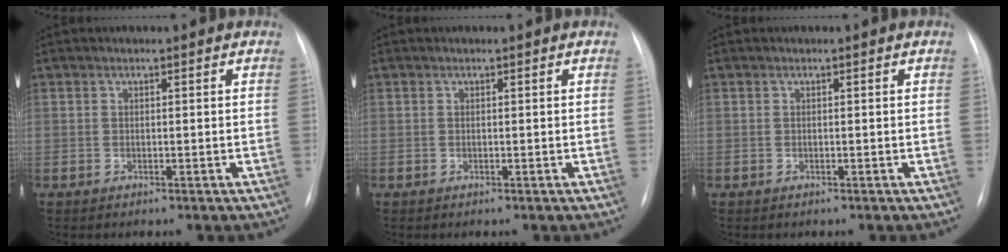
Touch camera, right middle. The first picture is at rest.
{"total": 0.0}
{"total": 0.0}